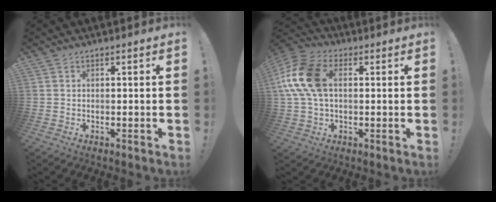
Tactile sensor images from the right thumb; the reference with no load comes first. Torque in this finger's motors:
{"motor_torque": [0.09, 0.76, 1.49, -0.11, 0.34]}